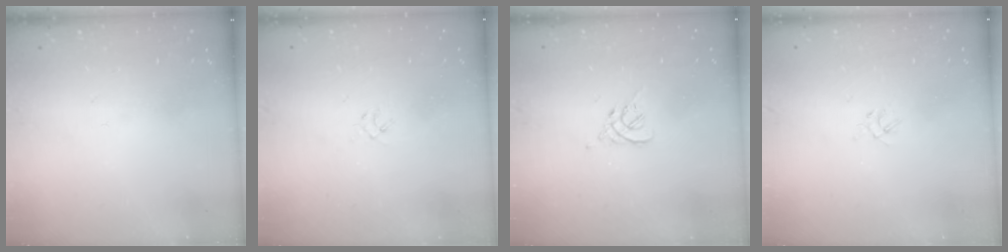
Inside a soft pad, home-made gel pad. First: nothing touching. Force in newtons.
{"total": 1.3, "press": 1.2, "slide": 0.5}
{"total": 1.2, "press": 1.1, "slide": 0.5}
{"total": 2.0, "press": 2.0, "slide": 0.4}